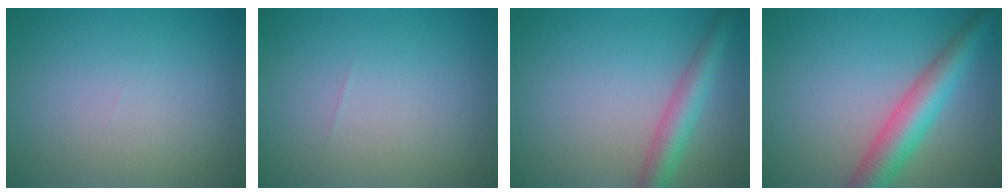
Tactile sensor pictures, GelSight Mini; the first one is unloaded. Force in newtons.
{"total": 0.0}
{"total": 3.9, "press": 3.9, "slide": 0.1}
{"total": 5.8, "press": 5.8, "slide": 0.1}